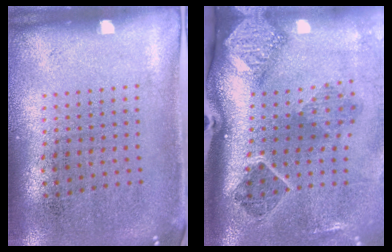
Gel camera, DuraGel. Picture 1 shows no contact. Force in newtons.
{"total": 3.1, "press": 1.9, "slide": 2.4}